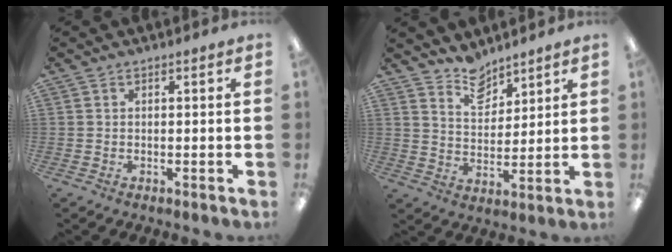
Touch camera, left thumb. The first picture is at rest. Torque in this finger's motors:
{"motor_torque": [-0.23, -0.23, -0.05, -0.17, 0.04]}